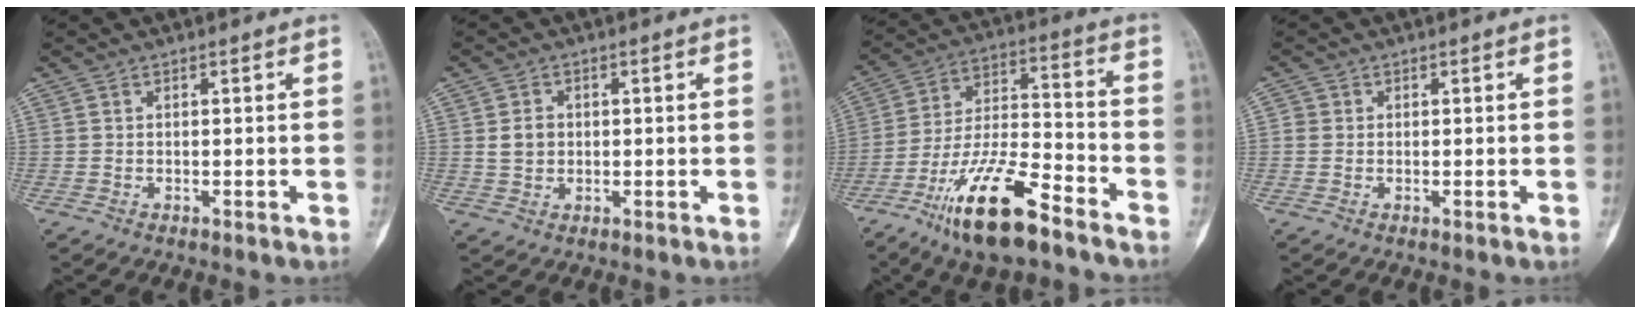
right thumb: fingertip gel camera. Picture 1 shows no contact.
{"total": 3.5, "force": [0.3, 2.9, 2.0], "torque": [-0.024, 0.005, 0.009]}
{"total": 17.7, "force": [-11.4, 5.1, 12.5], "torque": [-0.230, 0.068, -0.209]}
{"total": 1.4, "force": [0.1, 1.4, 0.3], "torque": [0.004, 0.004, -0.001]}